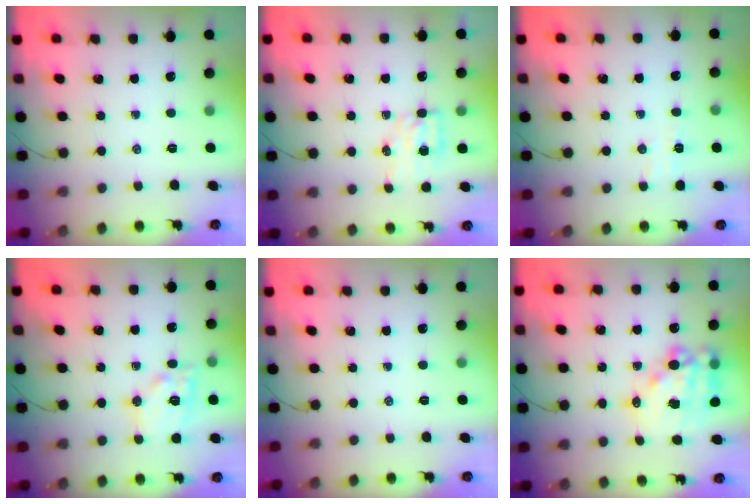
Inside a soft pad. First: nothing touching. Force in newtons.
{"total": 5.4, "press": 5.4, "slide": 0.7}
{"total": 3.3, "press": 3.2, "slide": 0.9}
{"total": 12.6, "press": 12.5, "slide": 1.5}
{"total": 0.0}
{"total": 15.8, "press": 15.4, "slide": 3.4}